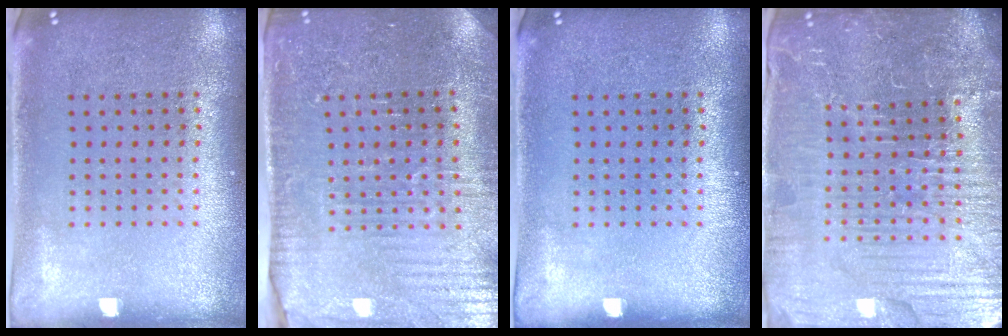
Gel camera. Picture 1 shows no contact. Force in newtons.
{"total": 3.5, "press": 3.5, "slide": 0.3}
{"total": 0.0}
{"total": 6.0, "press": 5.5, "slide": 2.5}